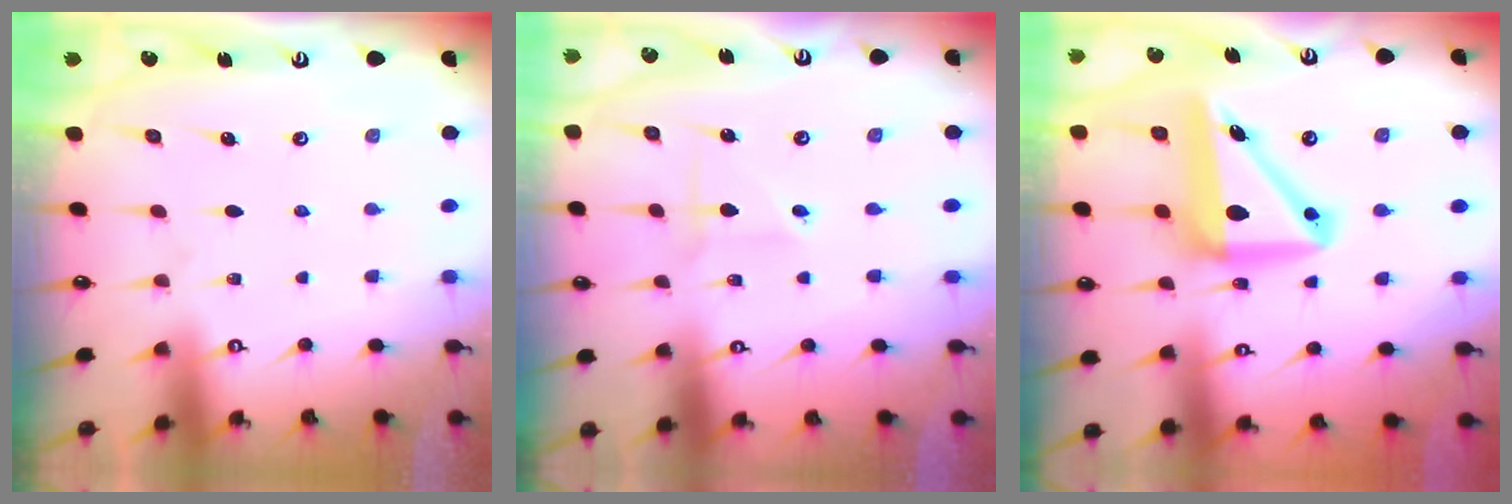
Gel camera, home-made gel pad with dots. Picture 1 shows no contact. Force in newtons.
{"total": 2.6, "press": 2.6, "slide": 0.2}
{"total": 13.8, "press": 13.3, "slide": 3.9}